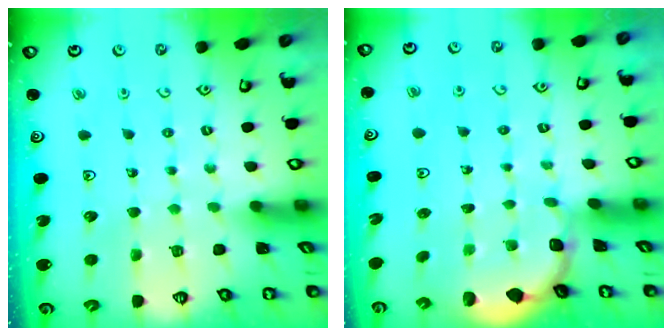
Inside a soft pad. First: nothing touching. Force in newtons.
{"total": 1.9, "press": 1.8, "slide": 0.7}